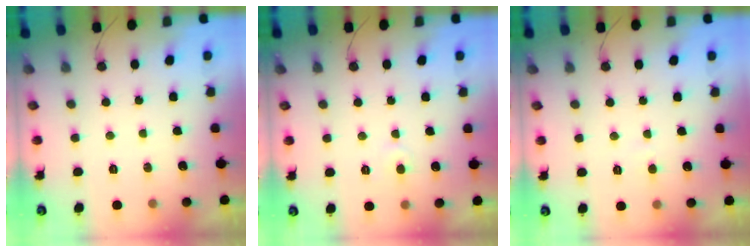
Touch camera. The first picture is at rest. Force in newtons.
{"total": 3.7, "press": 3.7, "slide": 0.4}
{"total": 2.6, "press": 2.6, "slide": 0.2}